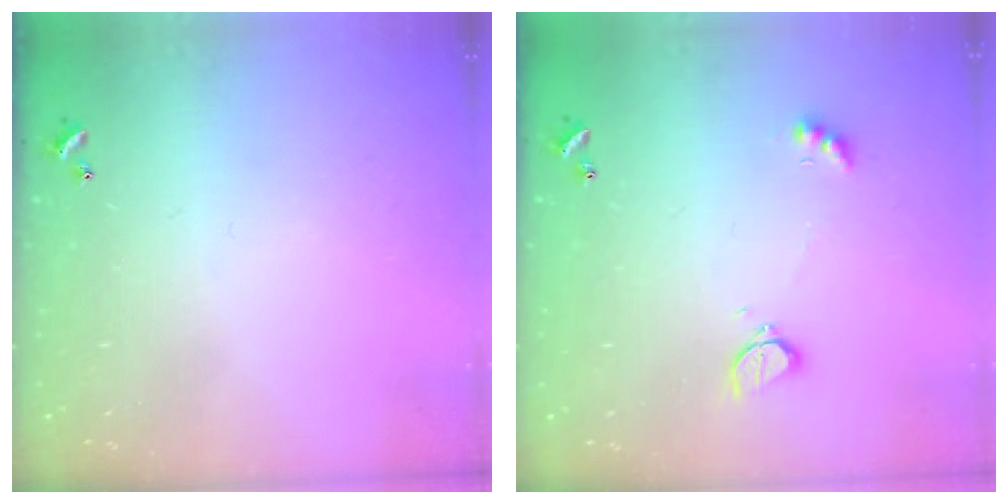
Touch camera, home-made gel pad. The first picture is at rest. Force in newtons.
{"total": 2.8, "press": 2.7, "slide": 0.6}